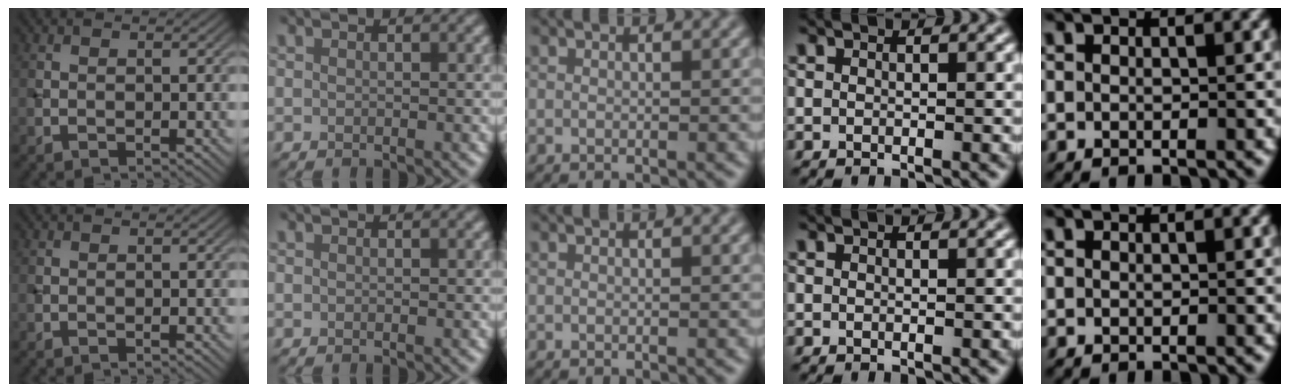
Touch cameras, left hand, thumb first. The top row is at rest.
{}